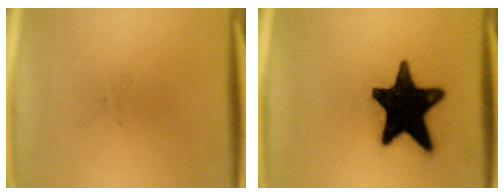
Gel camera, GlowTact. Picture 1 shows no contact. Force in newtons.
{"total": 19.4}